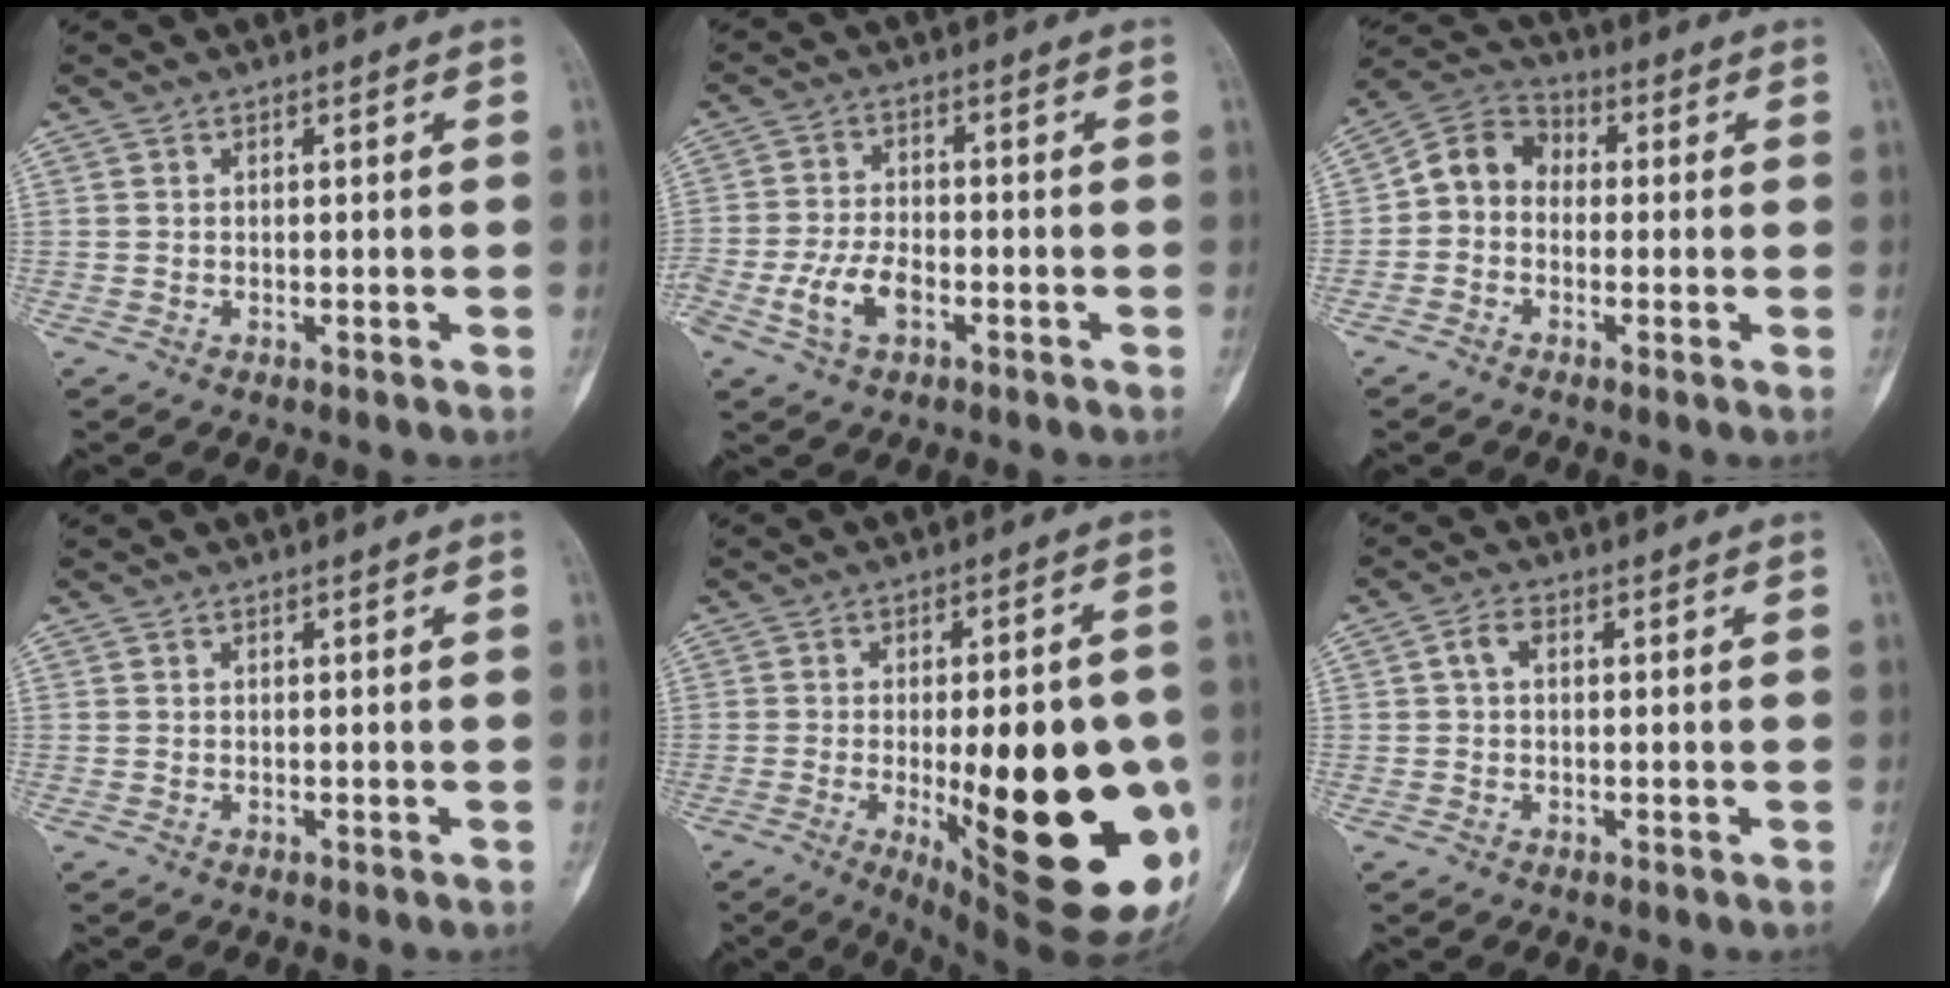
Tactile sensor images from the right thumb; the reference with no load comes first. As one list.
[{"total": 6.9, "force": [-2.8, 3.7, 5.0], "torque": [-0.104, 0.015, -0.054]}, {"total": 7.8, "force": [-0.6, 6.5, 4.3], "torque": [-0.059, 0.031, -0.032]}, {"total": 0.0}, {"total": 28.2, "force": [-5.8, 9.5, 26.0], "torque": [-0.296, -0.010, -0.053]}, {"total": 2.4, "force": [0.3, 1.5, 1.8], "torque": [-0.032, 0.009, 0.002]}]